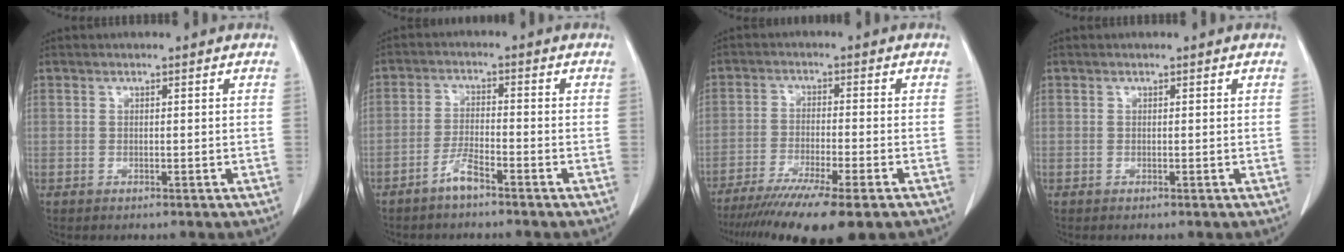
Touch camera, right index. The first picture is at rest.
{"total": 3.5, "force": [-2.8, 0.3, 2.1], "torque": [-0.045, 0.002, -0.054]}
{"total": 14.2, "force": [-10.7, 0.7, 9.3], "torque": [-0.148, -0.036, -0.171]}
{"total": 0.0}